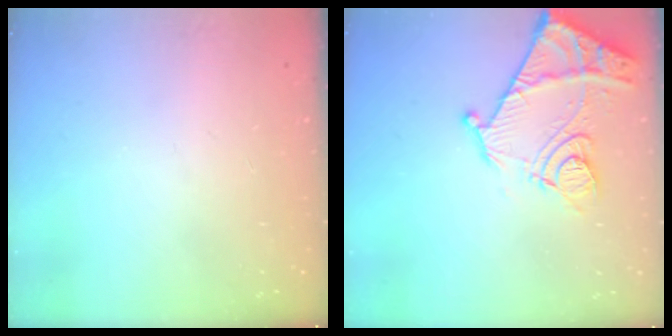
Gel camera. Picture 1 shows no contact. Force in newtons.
{"total": 14.3, "press": 14.3, "slide": 1.4}